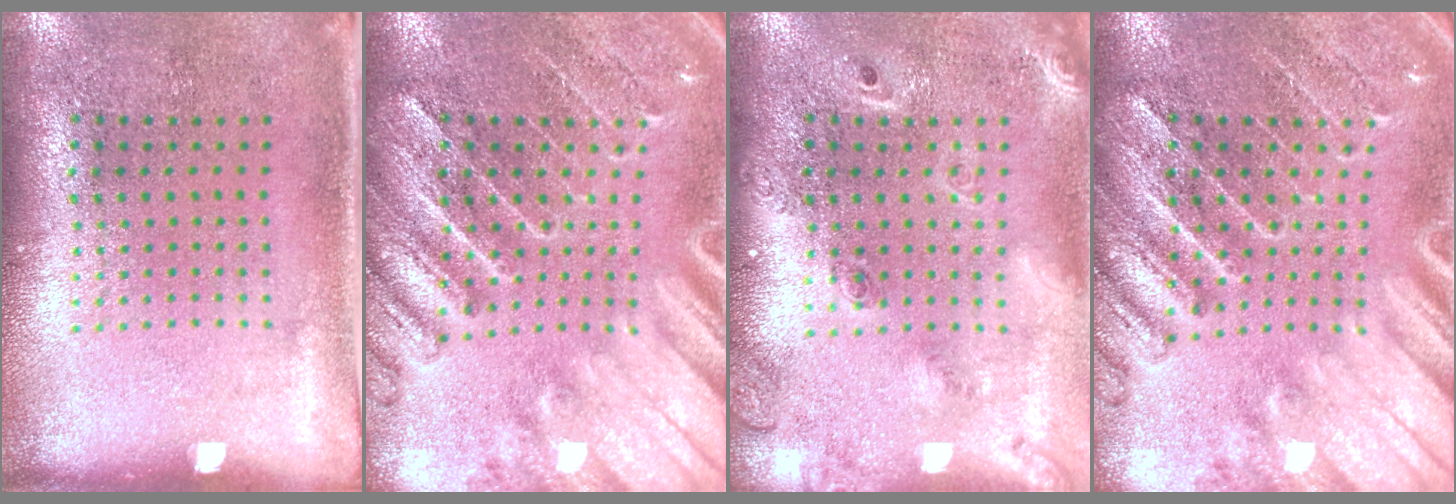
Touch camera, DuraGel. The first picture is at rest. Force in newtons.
{"total": 3.0, "press": 2.9, "slide": 0.8}
{"total": 2.3, "press": 1.8, "slide": 1.3}
{"total": 3.0, "press": 2.9, "slide": 0.8}